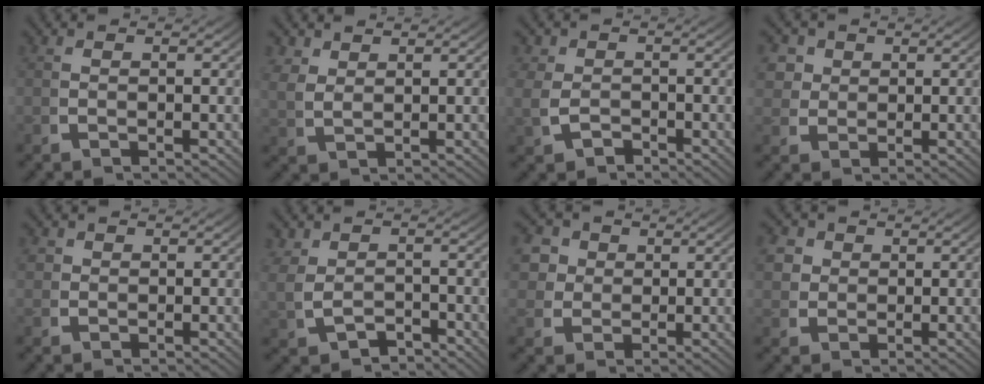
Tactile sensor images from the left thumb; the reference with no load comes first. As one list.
[{"total": 2.5, "force": [2.1, 1.1, 0.8], "torque": [-0.021, -0.001, 0.050]}, {"total": 3.1, "force": [-0.8, 2.8, 1.2], "torque": [-0.043, -0.020, -0.007]}, {"total": 4.6, "force": [2.1, 3.7, 1.9], "torque": [-0.045, -0.005, 0.041]}, {"total": 1.8, "force": [0.7, 1.5, 0.6], "torque": [-0.018, -0.008, 0.017]}, {"total": 2.6, "force": [-0.9, 2.1, 1.3], "torque": [-0.034, -0.019, -0.002]}, {"total": 6.0, "force": [2.3, 5.0, 2.5], "torque": [-0.064, -0.007, 0.041]}, {"total": 4.7, "force": [1.8, 3.9, 2.0], "torque": [-0.051, -0.007, 0.036]}]